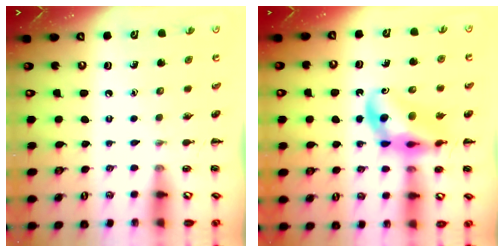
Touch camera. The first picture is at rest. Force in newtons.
{"total": 11.2, "press": 10.8, "slide": 3.0}